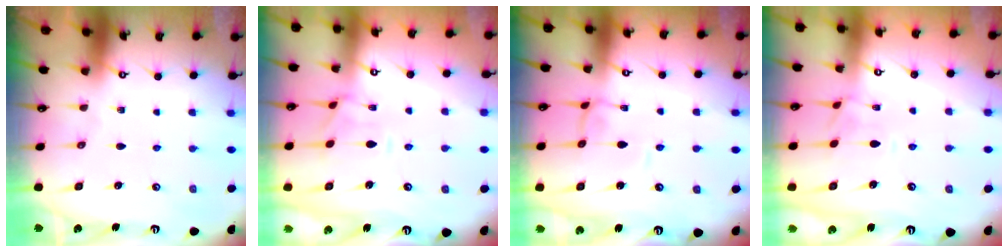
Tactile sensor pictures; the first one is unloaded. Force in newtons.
{"total": 1.9, "press": 1.7, "slide": 0.9}
{"total": 2.6, "press": 2.6, "slide": 0.1}
{"total": 1.2, "press": 0.9, "slide": 0.8}